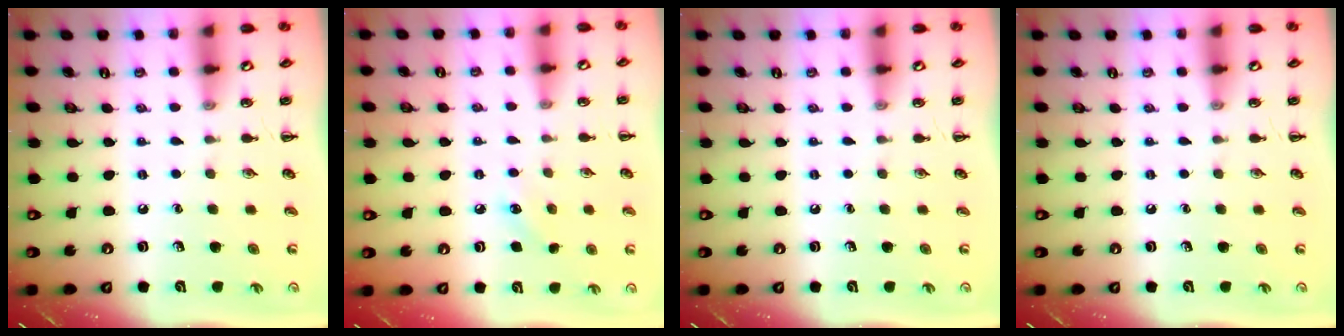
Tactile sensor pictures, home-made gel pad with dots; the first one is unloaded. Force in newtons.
{"total": 6.2, "press": 6.0, "slide": 1.8}
{"total": 0.0}
{"total": 0.0}